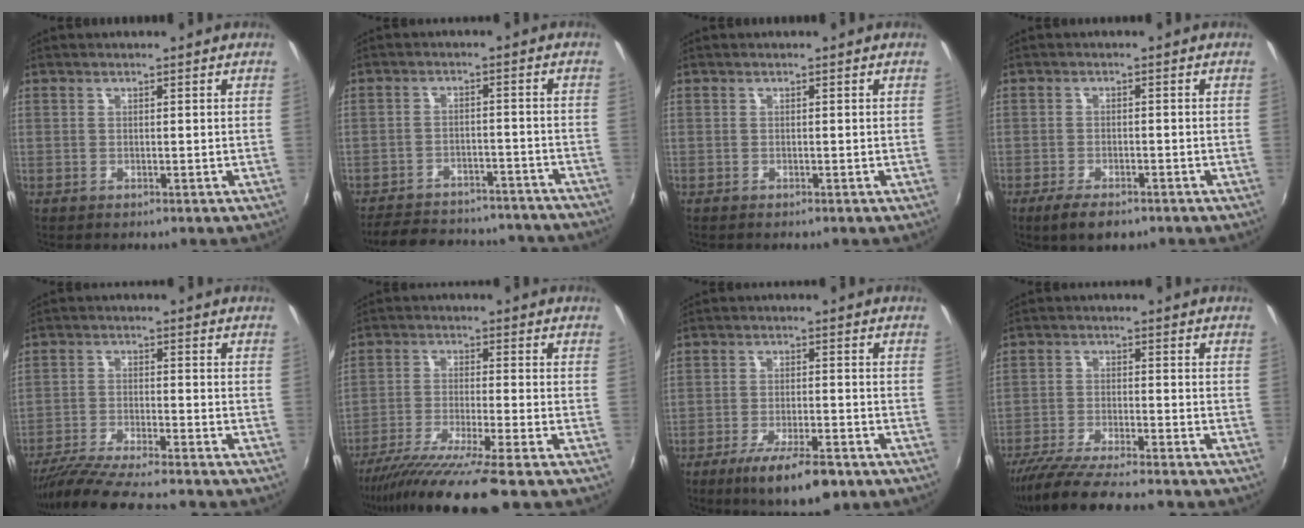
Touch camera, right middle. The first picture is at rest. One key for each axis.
{"total": 22.9, "fx": -20.0, "fy": 7.6, "fz": 8.0, "tx": -0.167, "ty": 0.020, "tz": -0.245}
{"total": 0.0}
{"total": 5.7, "fx": -4.0, "fy": 2.0, "fz": 3.5, "tx": -0.083, "ty": -0.017, "tz": -0.068}
{"total": 13.4, "fx": -11.9, "fy": 0.6, "fz": 6.2, "tx": -0.131, "ty": -0.029, "tz": -0.203}
{"total": 12.9, "fx": -10.5, "fy": -1.2, "fz": 7.3, "tx": -0.150, "ty": -0.043, "tz": -0.182}
{"total": 10.5, "fx": -7.0, "fy": 2.8, "fz": 7.4, "tx": -0.146, "ty": -0.025, "tz": -0.113}
{"total": 12.8, "fx": -11.3, "fy": 0.7, "fz": 5.9, "tx": -0.127, "ty": -0.032, "tz": -0.192}